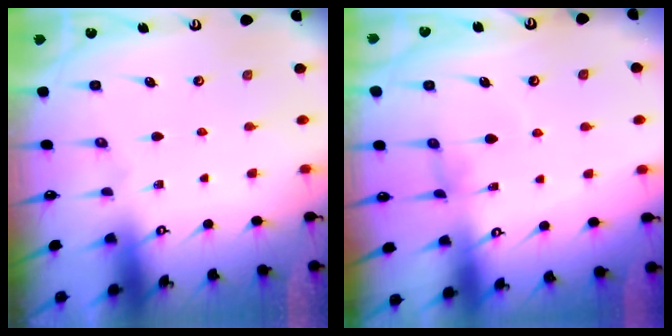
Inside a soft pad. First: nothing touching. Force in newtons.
{"total": 1.1, "press": 0.9, "slide": 0.5}